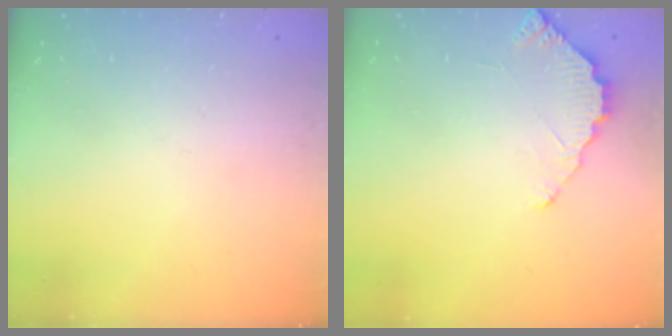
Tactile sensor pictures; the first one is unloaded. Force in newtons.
{"total": 2.8, "press": 2.8, "slide": 0.3}